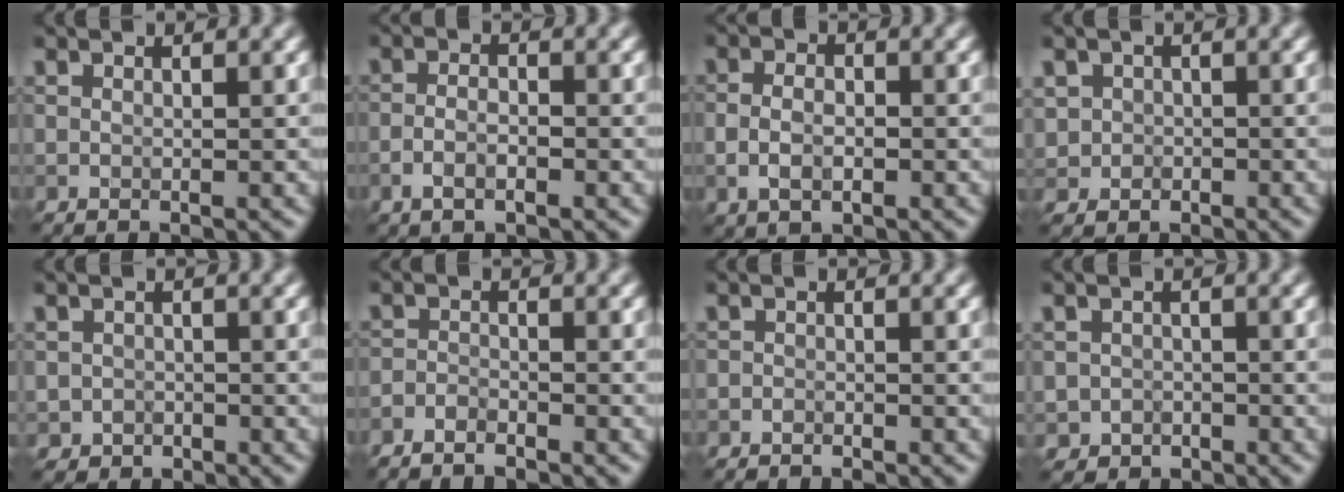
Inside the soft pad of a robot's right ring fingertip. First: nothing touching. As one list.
[{"total": 2.2, "force": [-1.0, 0.9, 1.7], "torque": [-0.033, 0.001, -0.021]}, {"total": 2.8, "force": [-0.6, 1.7, 2.1], "torque": [-0.039, -0.003, -0.014]}, {"total": 2.0, "force": [-0.3, 2.0, 0.2], "torque": [0.003, 0.000, -0.002]}, {"total": 1.2, "force": [-0.6, 1.1, 0.1], "torque": [0.009, -0.002, -0.012]}, {"total": 1.8, "force": [-1.7, 0.3, 0.7], "torque": [-0.016, 0.000, -0.036]}, {"total": 0.8, "force": [-0.8, 0.3, 0.0], "torque": [0.004, -0.001, -0.015]}, {"total": 1.6, "force": [-0.7, 1.4, 0.1], "torque": [0.010, -0.002, -0.015]}]